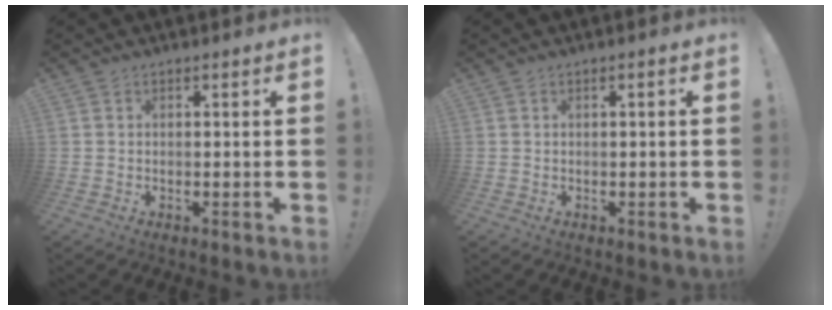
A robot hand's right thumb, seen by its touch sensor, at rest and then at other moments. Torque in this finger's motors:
{"motor_torque": [0.24, 0.35, -0.07, -0.05, 0.00]}